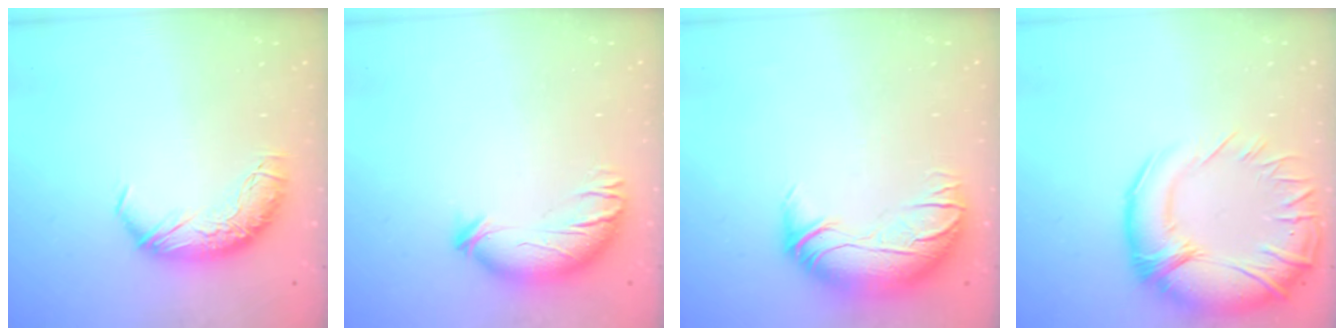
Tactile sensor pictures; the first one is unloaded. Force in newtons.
{"total": 3.7, "press": 2.9, "slide": 2.3}
{"total": 2.7, "press": 0.5, "slide": 2.7}
{"total": 11.3, "press": 10.0, "slide": 5.3}